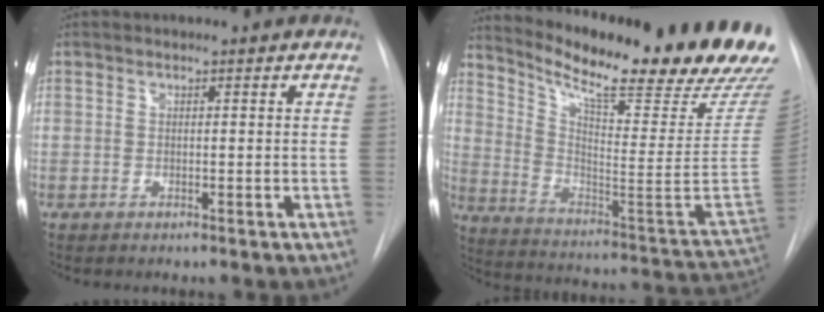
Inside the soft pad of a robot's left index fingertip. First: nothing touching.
{"total": 28.3, "force": [23.2, 0.9, 16.2], "torque": [-0.268, -0.081, 0.323]}